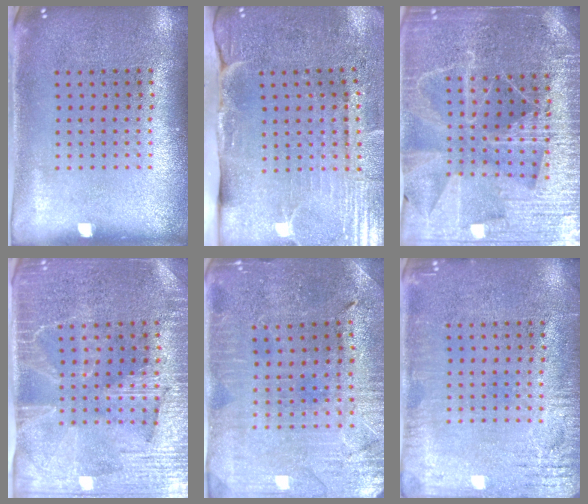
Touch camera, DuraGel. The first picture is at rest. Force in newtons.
{"total": 4.3, "press": 3.7, "slide": 2.2}
{"total": 4.8, "press": 4.3, "slide": 2.1}
{"total": 4.1, "press": 3.7, "slide": 1.7}
{"total": 1.0, "press": 0.9, "slide": 0.2}
{"total": 3.0, "press": 3.0, "slide": 0.2}